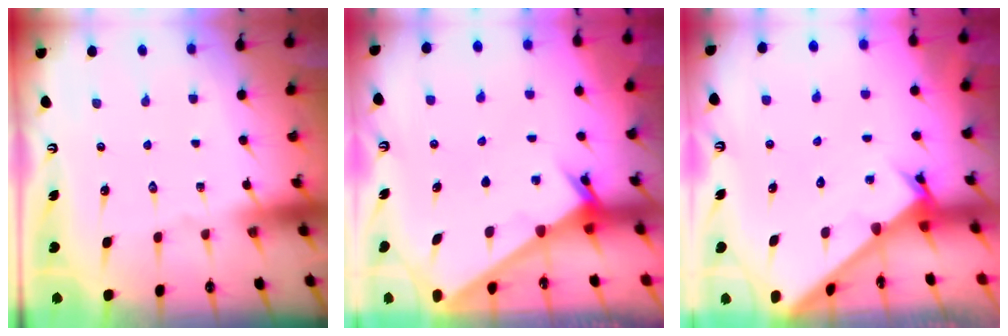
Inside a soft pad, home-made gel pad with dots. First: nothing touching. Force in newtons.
{"total": 2.1, "press": 2.1, "slide": 0.2}
{"total": 2.4, "press": 2.4, "slide": 0.1}